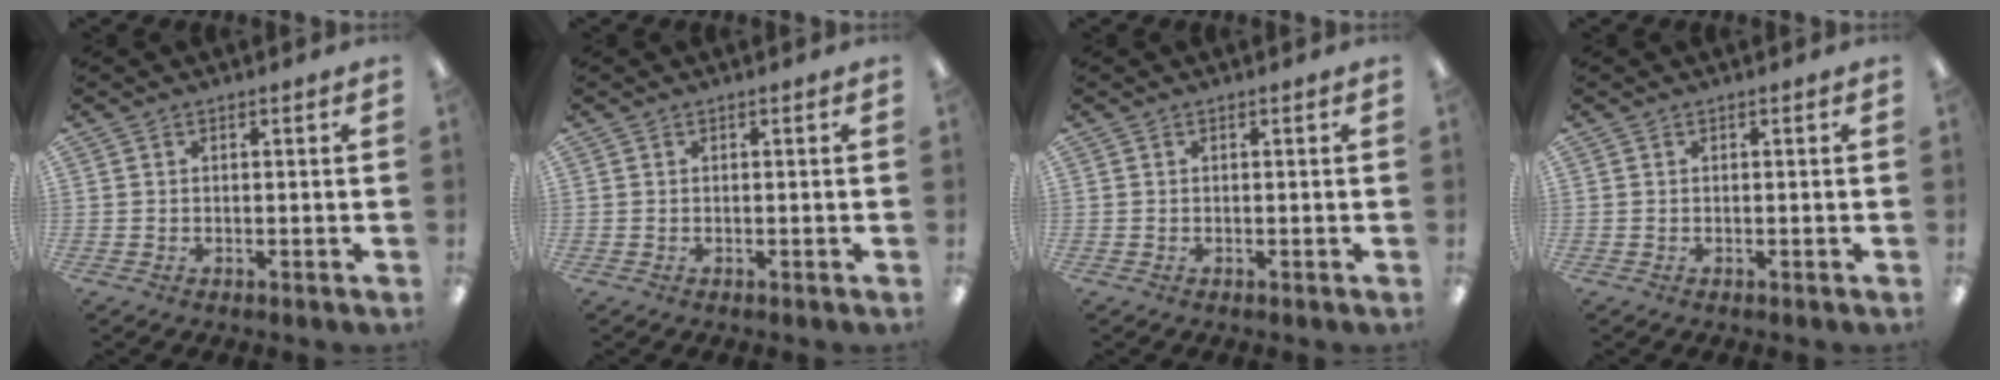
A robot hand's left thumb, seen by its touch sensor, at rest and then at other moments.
{"total": 0.0}
{"total": 0.0}
{"total": 0.0}